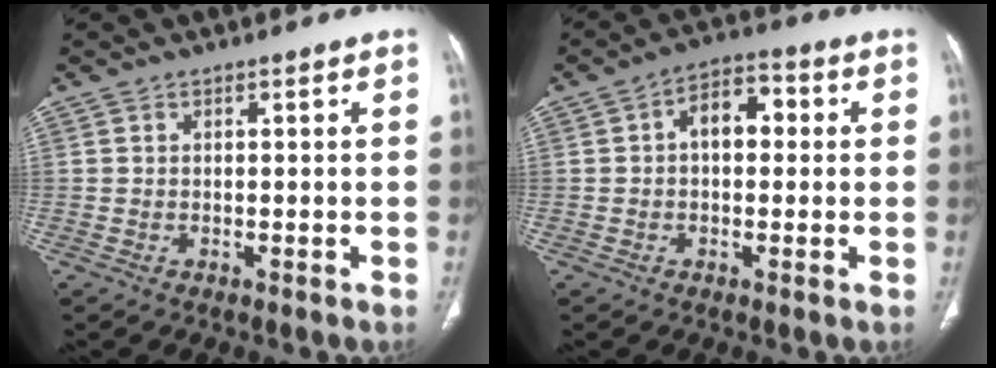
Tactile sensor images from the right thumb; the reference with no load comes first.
{"total": 7.4, "force": [0.8, 4.6, 5.7], "torque": [-0.068, 0.025, 0.004]}